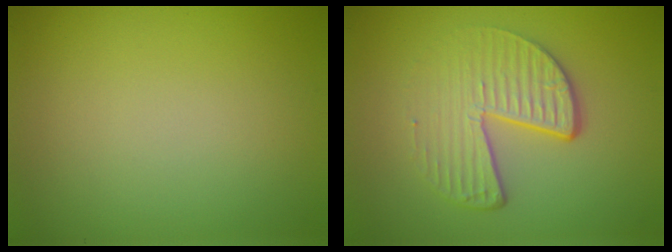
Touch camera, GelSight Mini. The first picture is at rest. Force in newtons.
{"total": 4.7, "press": 3.0, "slide": 3.6}